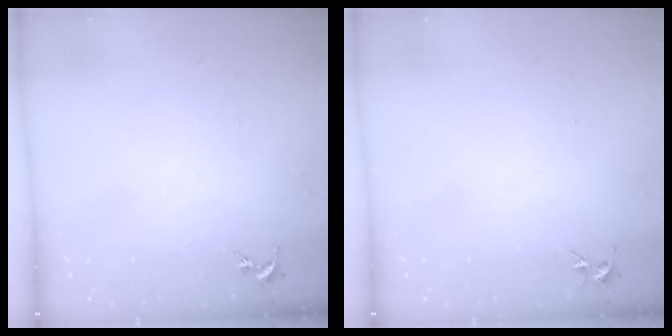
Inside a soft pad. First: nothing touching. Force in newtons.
{"total": 3.4, "press": 3.4, "slide": 0.4}